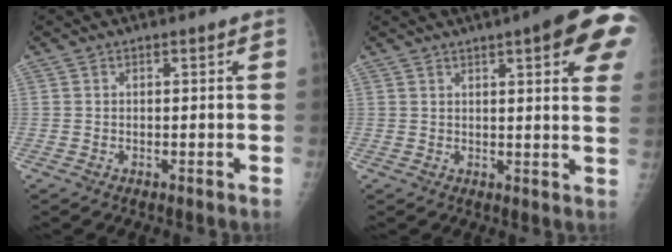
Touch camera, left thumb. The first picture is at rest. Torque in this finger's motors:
{"motor_torque": [1.76, 1.82, 1.10, -0.47, 0.10]}